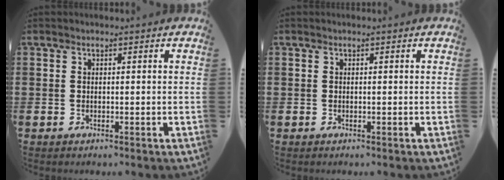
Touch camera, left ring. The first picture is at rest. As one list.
[{"total": 0.0}]